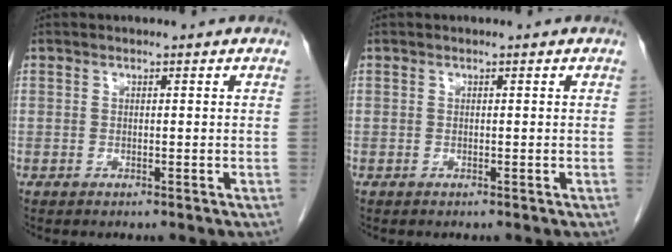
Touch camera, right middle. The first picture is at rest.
{"total": 0.0}